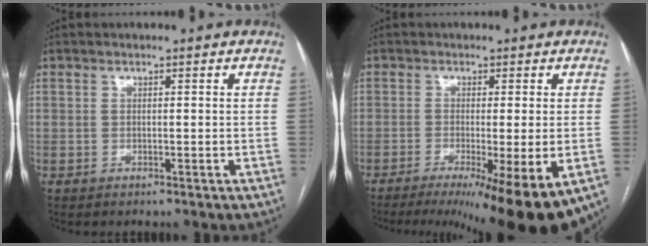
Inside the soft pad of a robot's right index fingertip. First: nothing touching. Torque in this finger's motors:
{"motor_torque": [1.83, -0.31, 1.05, 0.21]}